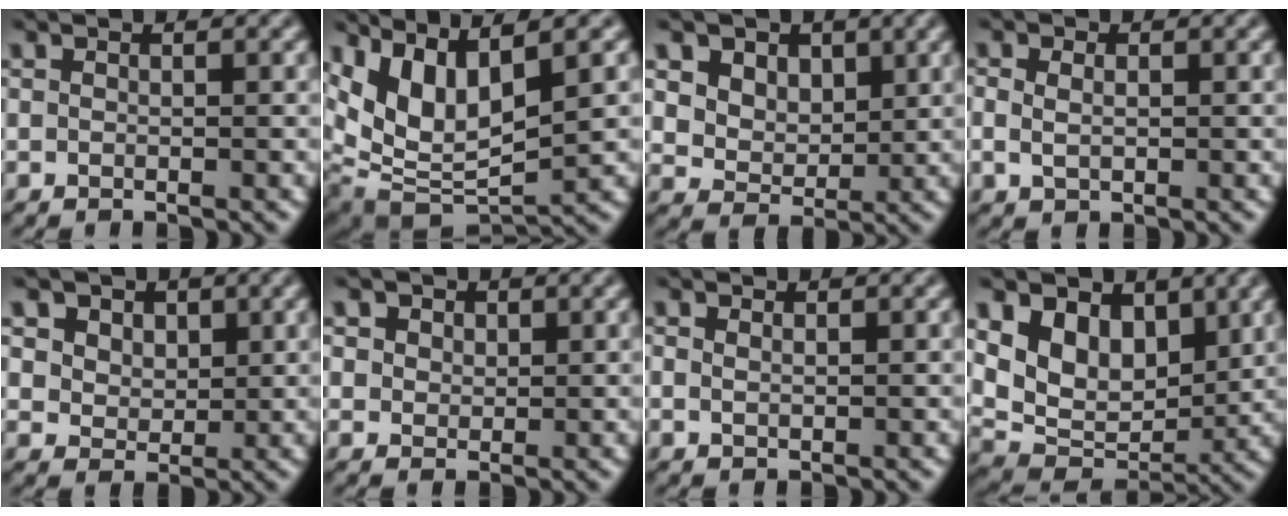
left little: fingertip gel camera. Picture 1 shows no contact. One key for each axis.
{"total": 8.5, "fx": 2.6, "fy": 3.7, "fz": 7.2, "tx": -0.150, "ty": -0.001, "tz": 0.049}
{"total": 7.0, "fx": 3.5, "fy": 5.2, "fz": 3.1, "tx": -0.076, "ty": -0.004, "tz": 0.061}
{"total": 3.0, "fx": 0.6, "fy": 2.3, "fz": 1.9, "tx": -0.029, "ty": 0.020, "tz": -0.007}
{"total": 5.7, "fx": 3.0, "fy": 4.2, "fz": 2.4, "tx": -0.060, "ty": -0.001, "tz": 0.046}
{"total": 4.4, "fx": 2.3, "fy": 3.2, "fz": 2.0, "tx": -0.049, "ty": 0.005, "tz": 0.028}
{"total": 0.7, "fx": 0.3, "fy": 0.5, "fz": 0.4, "tx": -0.010, "ty": -0.001, "tz": 0.006}
{"total": 7.6, "fx": 2.9, "fy": 5.1, "fz": 4.8, "tx": -0.095, "ty": -0.013, "tz": 0.044}